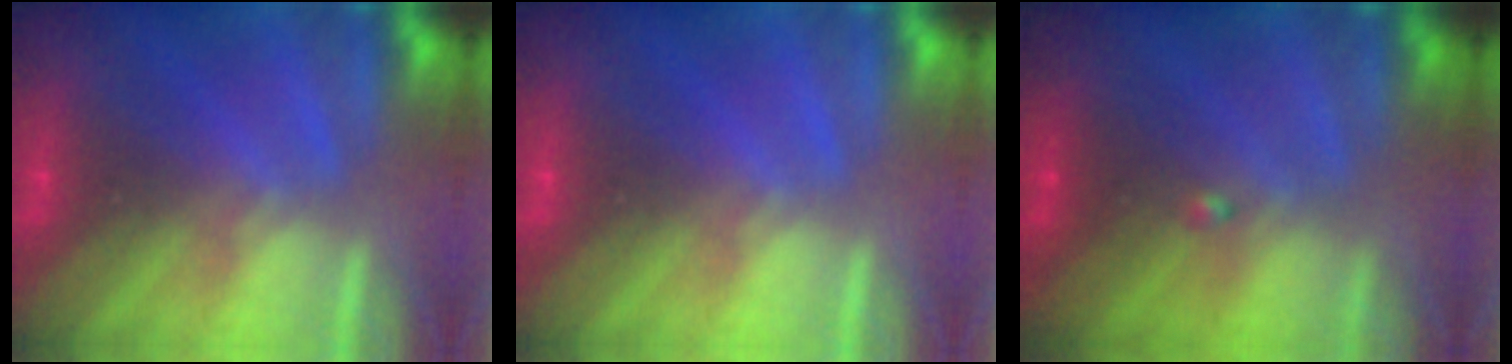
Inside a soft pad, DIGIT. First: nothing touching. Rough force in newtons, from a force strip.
{"total": 0.0}
{"total": 1.9}